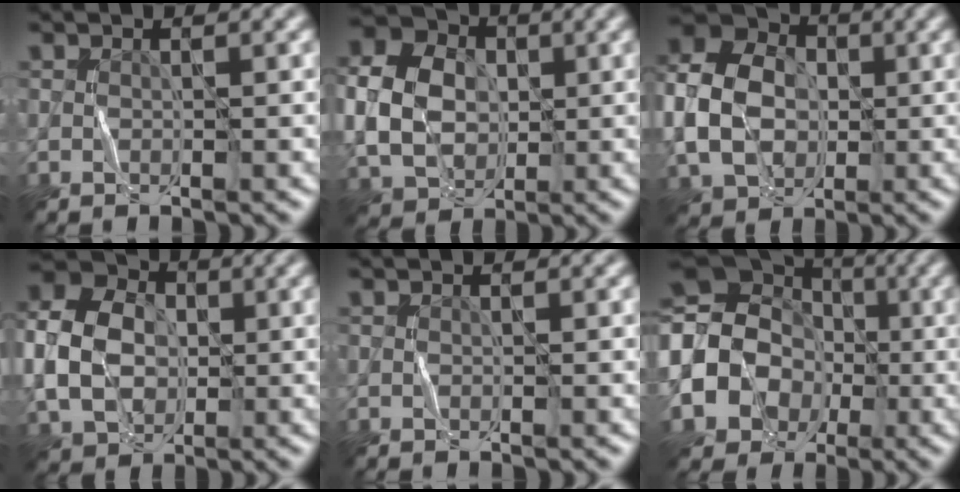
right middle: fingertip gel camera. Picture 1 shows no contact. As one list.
[{"total": 7.2, "force": [0.1, 5.7, 4.4], "torque": [-0.108, 0.010, -0.002]}, {"total": 9.5, "force": [-0.7, 7.4, 5.9], "torque": [-0.135, 0.001, -0.023]}, {"total": 8.1, "force": [-0.4, 6.2, 5.1], "torque": [-0.129, 0.006, -0.013]}, {"total": 0.0}, {"total": 13.1, "force": [-2.1, 11.8, 5.3], "torque": [-0.127, 0.003, -0.065]}]